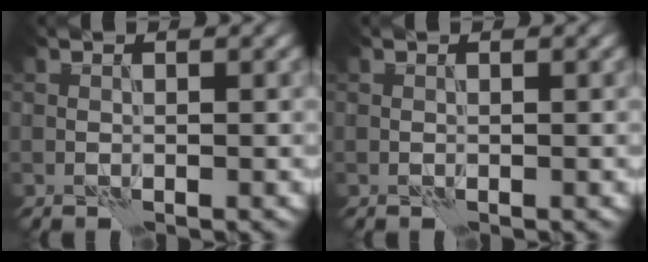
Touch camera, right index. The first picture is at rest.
{"total": 0.0}